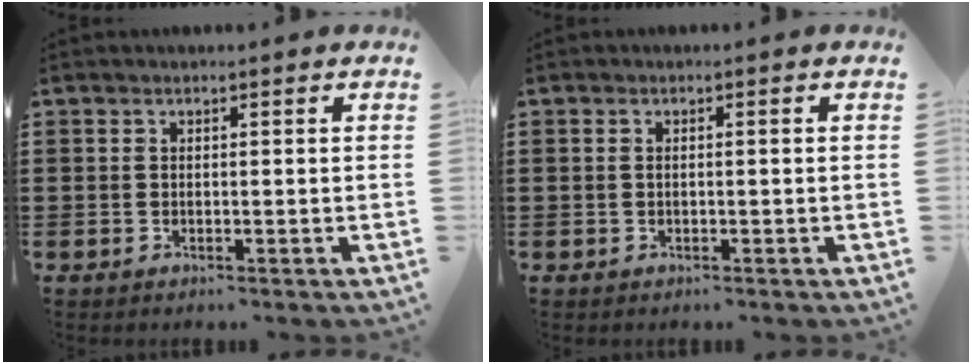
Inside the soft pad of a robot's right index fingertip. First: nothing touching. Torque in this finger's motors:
{"motor_torque": [-0.13, 0.03, -0.04, -0.01]}